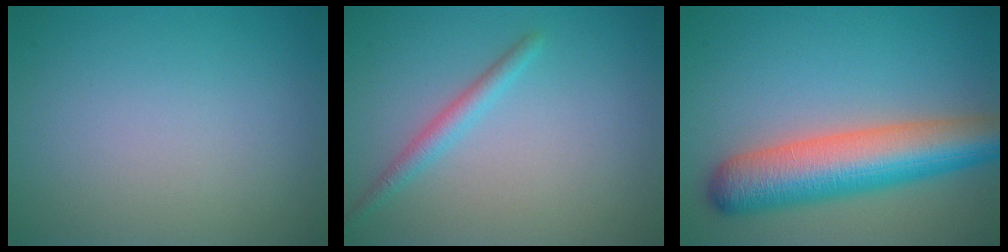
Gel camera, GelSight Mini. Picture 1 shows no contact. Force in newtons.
{"total": 1.8, "press": 1.8, "slide": 0.0}
{"total": 9.0, "press": 9.0, "slide": 0.4}